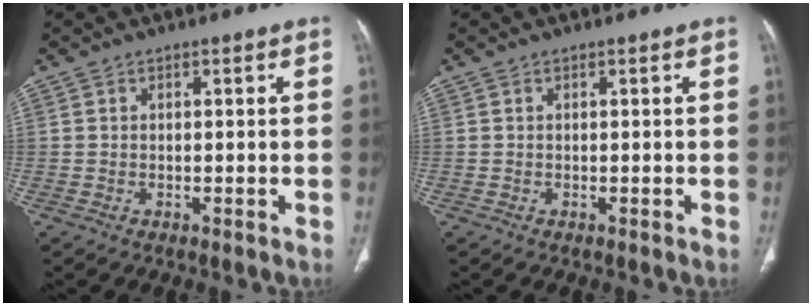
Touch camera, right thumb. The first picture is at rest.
{"total": 0.0}